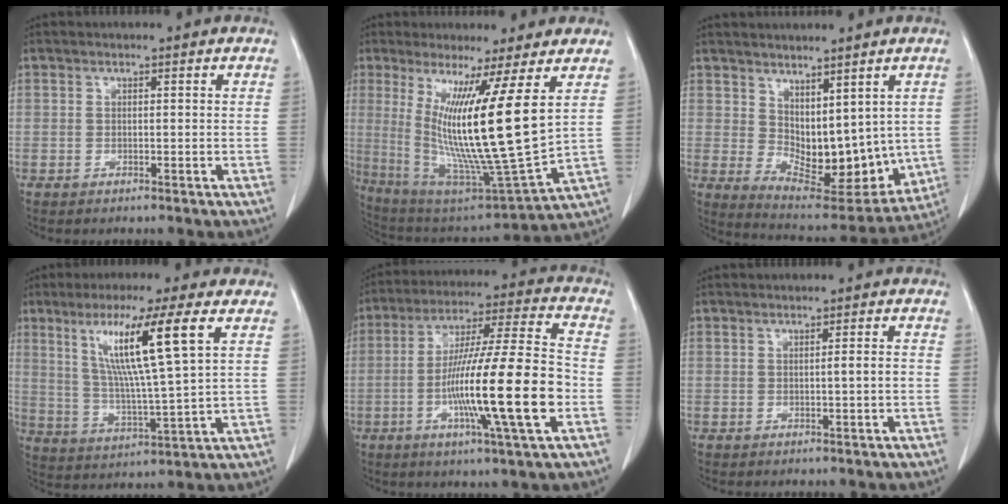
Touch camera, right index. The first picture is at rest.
{"total": 17.2, "force": [4.5, -0.7, 16.6], "torque": [-0.304, -0.037, 0.083]}
{"total": 13.7, "force": [1.6, 7.3, 11.5], "torque": [-0.160, -0.015, 0.054]}
{"total": 13.2, "force": [5.3, -0.8, 12.1], "torque": [-0.218, -0.001, 0.096]}
{"total": 19.1, "force": [-4.7, 0.0, 18.5], "torque": [-0.321, -0.009, -0.084]}
{"total": 1.5, "force": [-0.2, -0.1, 1.5], "torque": [-0.023, 0.001, -0.002]}